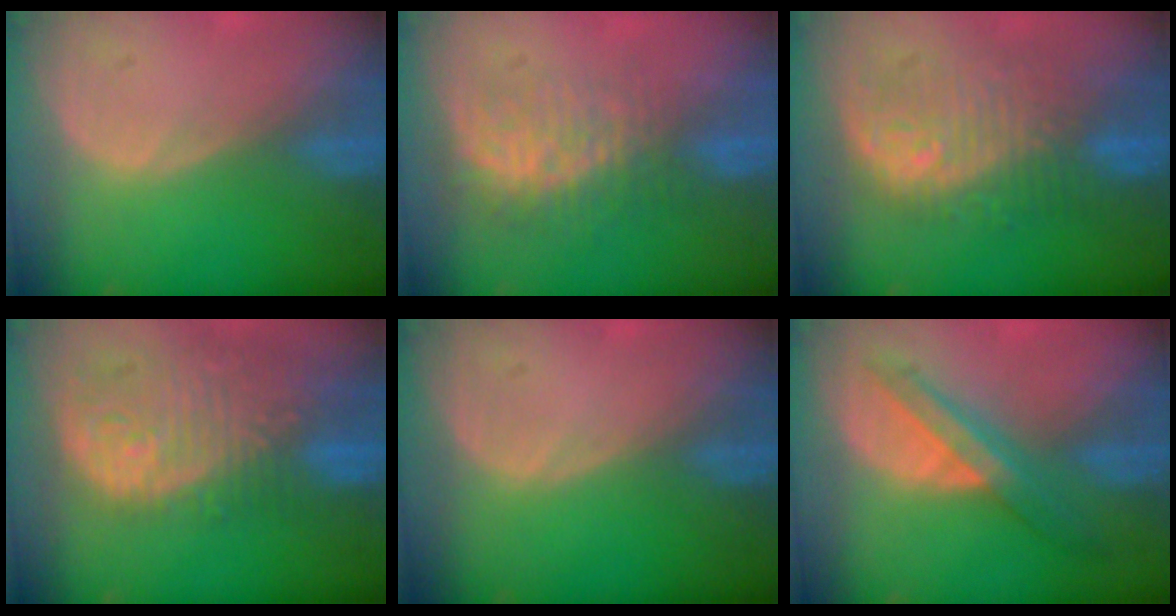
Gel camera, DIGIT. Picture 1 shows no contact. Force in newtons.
{"total": 8.8, "press": 7.4, "slide": 4.7}
{"total": 10.1, "press": 9.9, "slide": 1.9}
{"total": 13.5, "press": 11.4, "slide": 7.3}
{"total": 0.0}
{"total": 7.2, "press": 6.1, "slide": 3.8}